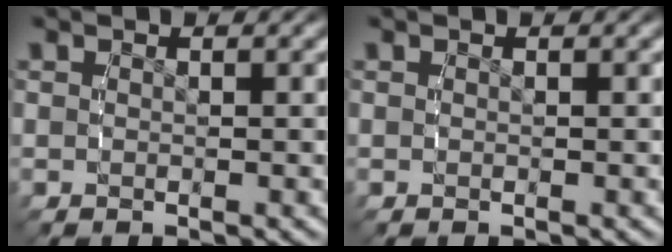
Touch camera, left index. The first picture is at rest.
{"total": 0.0}